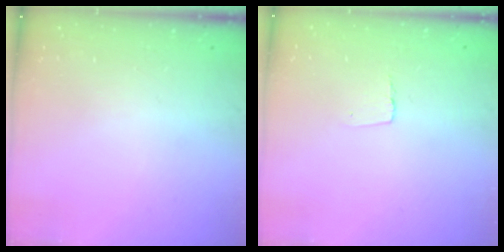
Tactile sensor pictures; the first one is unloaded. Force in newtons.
{"total": 4.1, "press": 4.1, "slide": 0.2}